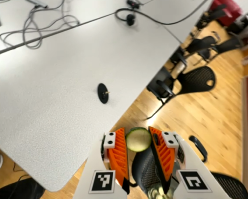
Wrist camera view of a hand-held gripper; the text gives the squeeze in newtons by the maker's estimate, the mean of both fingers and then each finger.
{"total": 9.0, "left": 9.1, "right": 8.8}